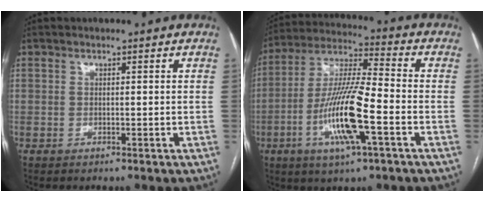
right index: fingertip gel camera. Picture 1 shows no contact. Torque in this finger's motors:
{"motor_torque": [1.83, -0.31, 0.86, 0.15]}